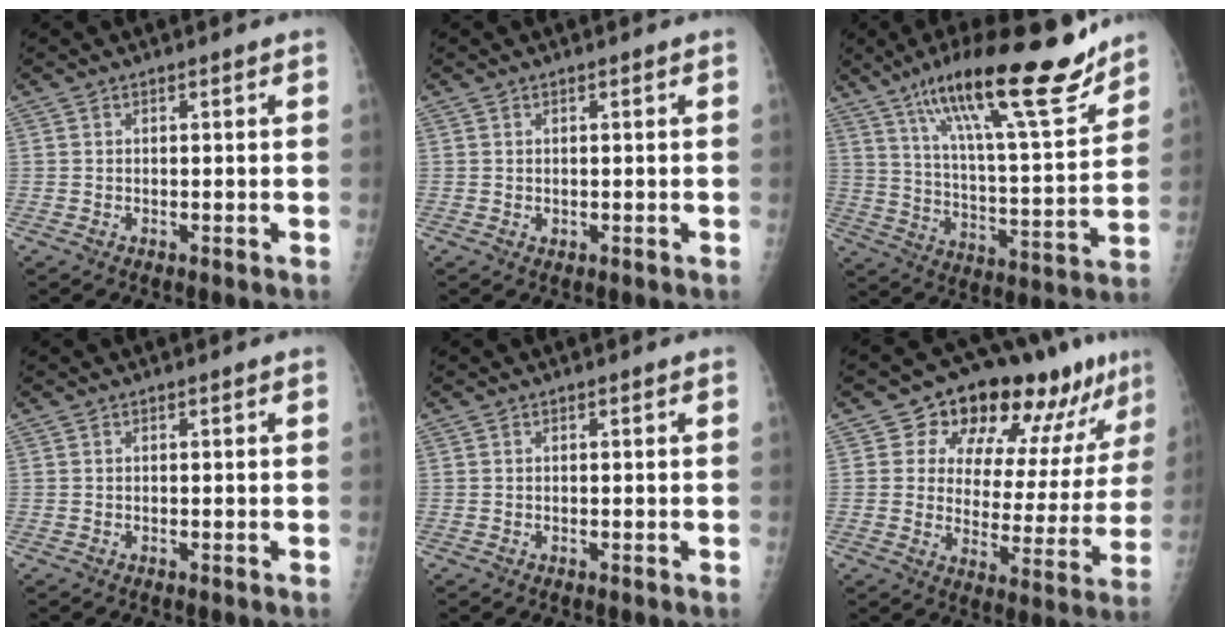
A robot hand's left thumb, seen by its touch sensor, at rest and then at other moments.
{"total": 0.6, "force": [0.2, 0.5, 0.3], "torque": [0.000, -0.001, 0.003]}
{"total": 24.4, "force": [16.9, 4.6, 17.0], "torque": [-0.253, -0.066, 0.278]}
{"total": 0.0}
{"total": 0.0}
{"total": 18.4, "force": [11.5, 9.2, 11.0], "torque": [-0.098, -0.037, 0.163]}